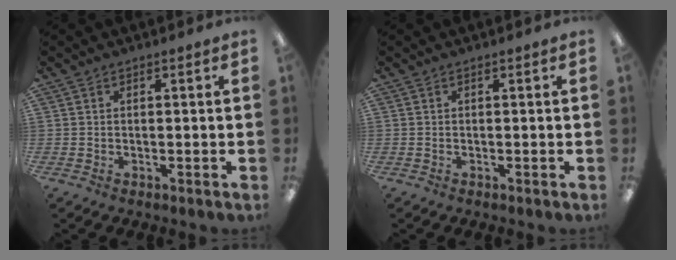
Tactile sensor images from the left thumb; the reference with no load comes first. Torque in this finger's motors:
{"motor_torque": [0.00, 0.01, 0.07, -0.07, 0.00]}